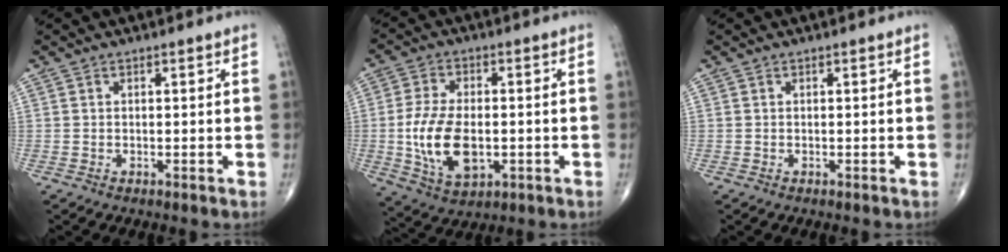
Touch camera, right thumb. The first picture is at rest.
{"total": 12.8, "force": [-1.8, 7.3, 10.4], "torque": [-0.197, -0.003, -0.024]}
{"total": 0.0}